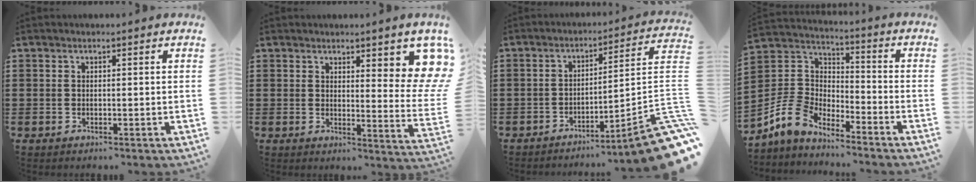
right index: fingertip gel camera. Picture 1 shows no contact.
{"total": 6.3, "force": [4.7, 1.5, 3.9], "torque": [-0.060, -0.022, 0.079]}
{"total": 11.8, "force": [-6.4, 1.8, 9.7], "torque": [-0.122, 0.006, -0.113]}
{"total": 7.2, "force": [-5.5, 4.3, 1.9], "torque": [-0.091, 0.005, -0.120]}